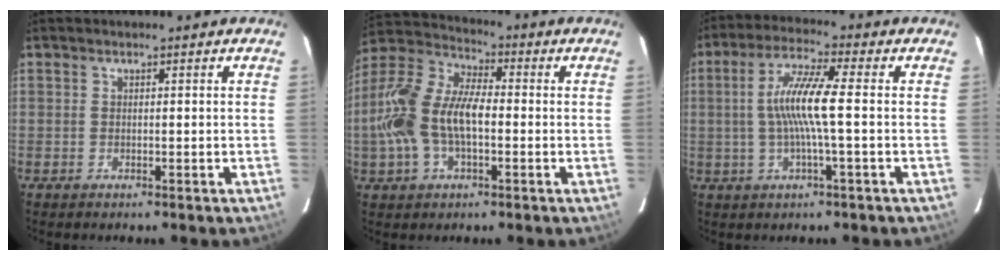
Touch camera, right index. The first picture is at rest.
{"total": 15.4, "force": [-2.3, 8.1, 12.9], "torque": [-0.270, 0.015, -0.047]}
{"total": 9.1, "force": [-0.4, 0.1, 9.1], "torque": [-0.180, 0.006, -0.008]}